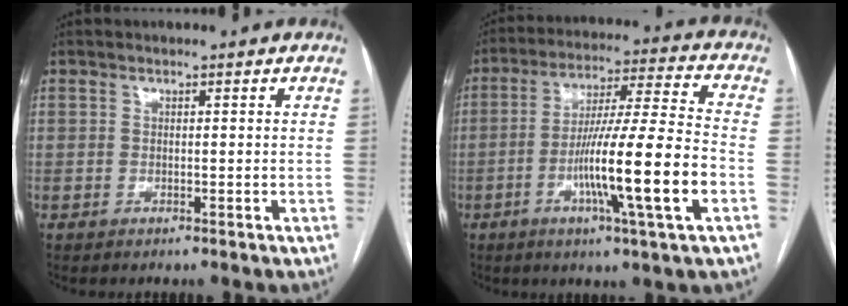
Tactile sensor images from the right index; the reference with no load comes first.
{"total": 16.4, "force": [-4.9, -0.7, 15.6], "torque": [-0.273, -0.007, -0.087]}